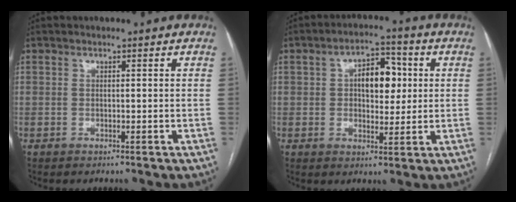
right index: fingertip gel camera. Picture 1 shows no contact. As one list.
[{"total": 7.8, "force": [1.2, 4.0, 6.6], "torque": [-0.102, 0.021, 0.020]}]